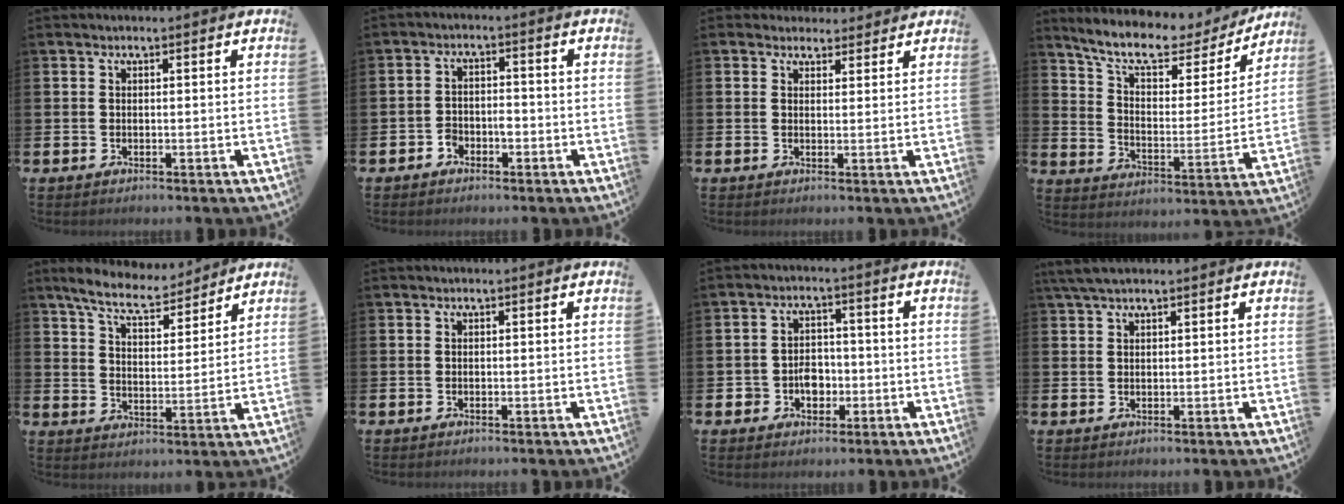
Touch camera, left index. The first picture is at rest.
{"total": 2.3, "force": [-1.5, 1.4, 1.0], "torque": [-0.021, 0.006, -0.033]}
{"total": 2.7, "force": [2.4, 1.1, -0.1], "torque": [0.004, -0.008, 0.043]}
{"total": 9.7, "force": [8.3, 2.8, 4.1], "torque": [-0.106, -0.054, 0.140]}
{"total": 7.9, "force": [7.3, 1.7, 2.6], "torque": [-0.076, -0.037, 0.131]}
{"total": 0.0}
{"total": 3.2, "force": [-0.9, 2.6, 1.7], "torque": [-0.029, 0.002, -0.023]}
{"total": 2.9, "force": [2.3, 0.8, 1.6], "torque": [-0.035, 0.002, 0.043]}